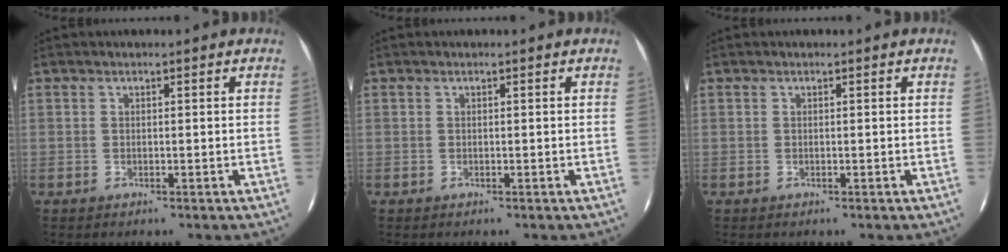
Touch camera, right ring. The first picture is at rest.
{"total": 0.0}
{"total": 0.0}